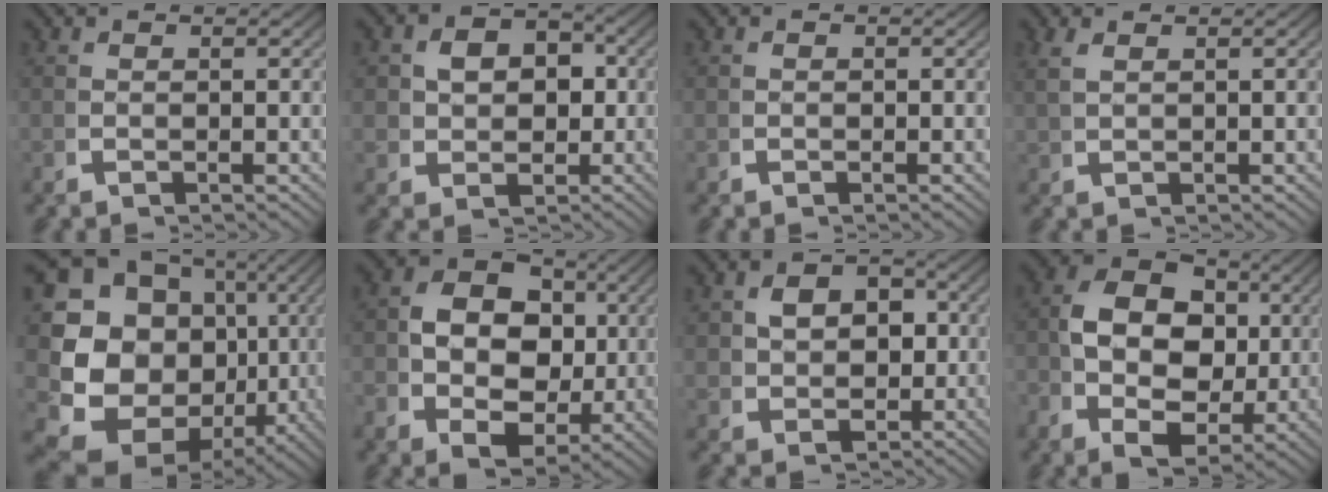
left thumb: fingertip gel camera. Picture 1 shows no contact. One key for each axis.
{"total": 5.7, "fx": 0.4, "fy": 4.6, "fz": 3.4, "tx": -0.065, "ty": -0.024, "tz": 0.023}
{"total": 0.0}
{"total": 1.5, "fx": 1.1, "fy": 0.2, "fz": 1.0, "tx": -0.021, "ty": 0.006, "tz": 0.029}
{"total": 19.3, "fx": -0.4, "fy": 14.7, "fz": 12.5, "tx": -0.272, "ty": -0.046, "tz": 0.006}
{"total": 10.5, "fx": 0.2, "fy": 7.9, "fz": 7.0, "tx": -0.132, "ty": -0.031, "tz": 0.008}
{"total": 5.3, "fx": 0.6, "fy": 4.2, "fz": 3.2, "tx": -0.057, "ty": -0.020, "tz": 0.026}
{"total": 10.6, "fx": 0.3, "fy": 7.7, "fz": 7.3, "tx": -0.140, "ty": -0.030, "tz": 0.008}